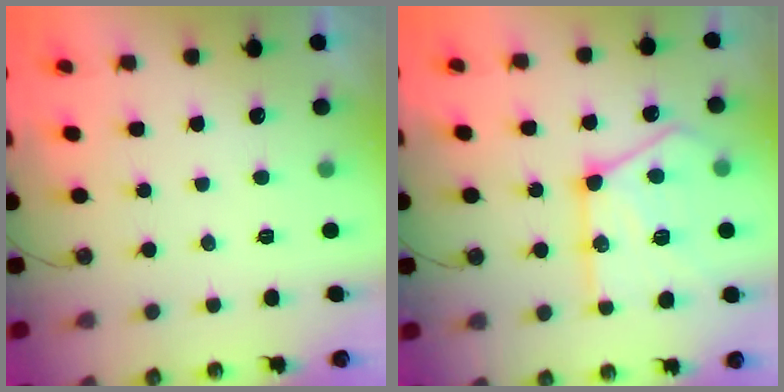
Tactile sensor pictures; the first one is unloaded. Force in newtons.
{"total": 20.1, "press": 20.0, "slide": 2.3}